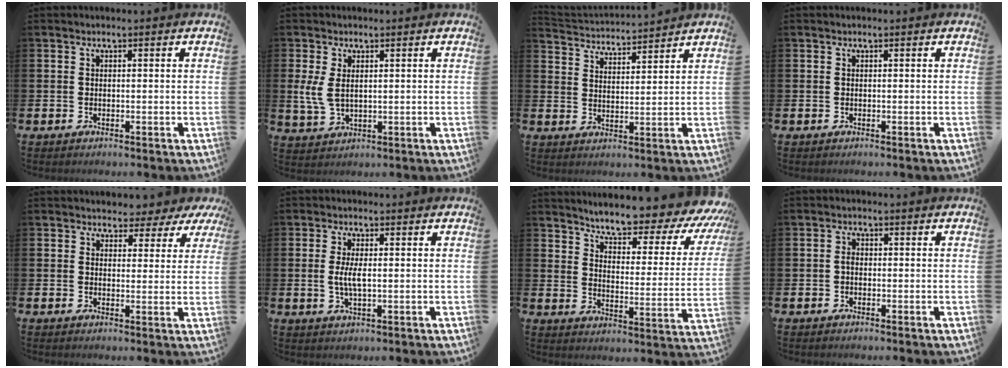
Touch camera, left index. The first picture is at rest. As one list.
[{"total": 3.8, "force": [1.4, 2.1, 2.8], "torque": [-0.053, 0.005, 0.023]}, {"total": 3.8, "force": [3.8, 0.3, -0.4], "torque": [-0.010, -0.031, 0.065]}, {"total": 0.0}, {"total": 3.2, "force": [2.5, 1.9, 0.2], "torque": [-0.003, -0.018, 0.039]}, {"total": 3.4, "force": [0.3, 1.3, 3.1], "torque": [-0.061, 0.004, 0.003]}, {"total": 7.1, "force": [6.5, 1.0, 2.5], "torque": [-0.069, -0.057, 0.103]}, {"total": 1.3, "force": [-0.2, 0.8, 0.9], "torque": [-0.010, 0.001, -0.007]}]